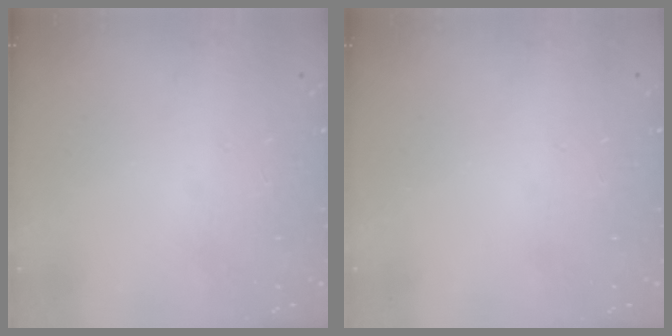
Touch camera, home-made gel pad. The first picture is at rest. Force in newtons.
{"total": 0.0}